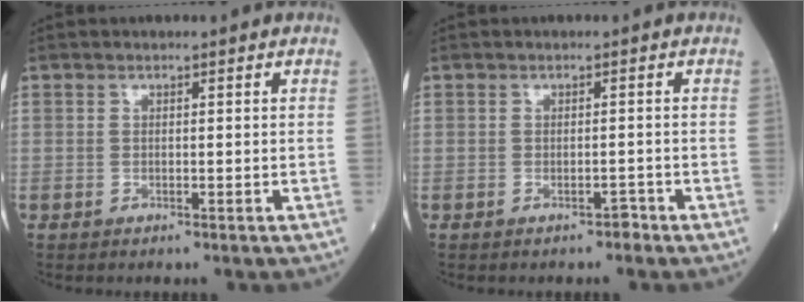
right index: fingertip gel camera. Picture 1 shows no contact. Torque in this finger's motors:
{"motor_torque": [0.07, -0.14, -0.03, -0.01]}